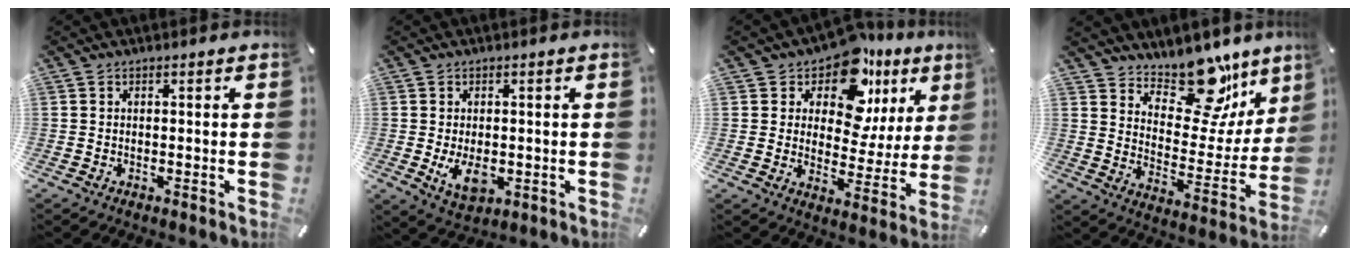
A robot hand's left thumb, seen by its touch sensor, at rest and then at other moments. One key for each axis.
{"total": 6.2, "fx": -0.7, "fy": 4.0, "fz": 4.7, "tx": -0.085, "ty": -0.013, "tz": -0.015}
{"total": 14.2, "fx": 9.4, "fy": 8.2, "fz": 7.0, "tx": -0.112, "ty": -0.072, "tz": 0.166}
{"total": 17.0, "fx": 13.2, "fy": 8.5, "fz": 6.4, "tx": -0.077, "ty": -0.126, "tz": 0.229}